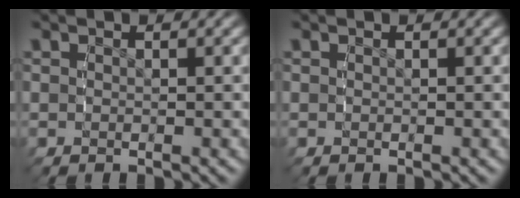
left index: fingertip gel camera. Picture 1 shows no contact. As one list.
[{"total": 0.0}]